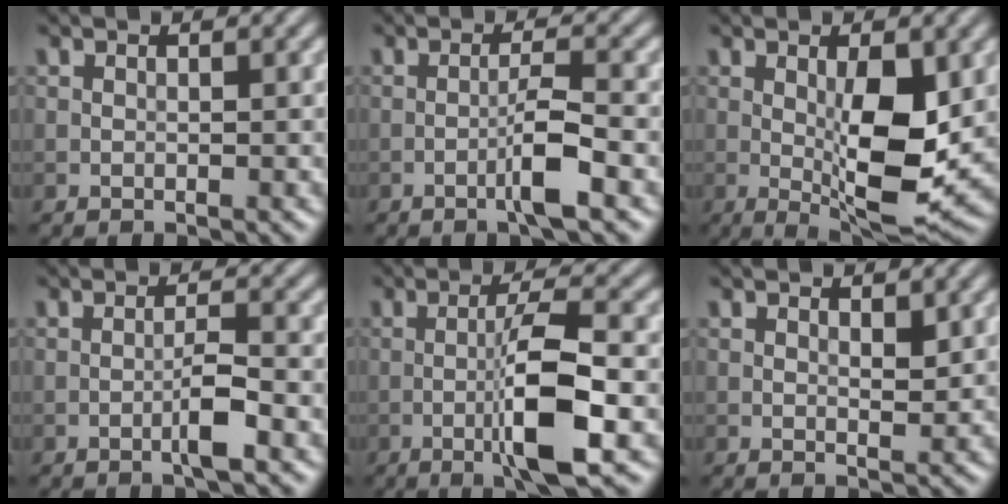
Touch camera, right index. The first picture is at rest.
{"total": 3.1, "force": [-1.4, 0.0, 2.8], "torque": [-0.049, 0.009, -0.031]}
{"total": 7.3, "force": [0.1, 2.2, 6.9], "torque": [-0.107, -0.012, 0.007]}
{"total": 2.5, "force": [-1.1, 0.2, 2.2], "torque": [-0.038, 0.006, -0.022]}
{"total": 7.0, "force": [-2.0, 1.1, 6.6], "torque": [-0.112, 0.010, -0.039]}
{"total": 1.2, "force": [0.7, 0.5, 0.9], "torque": [-0.013, -0.005, 0.013]}